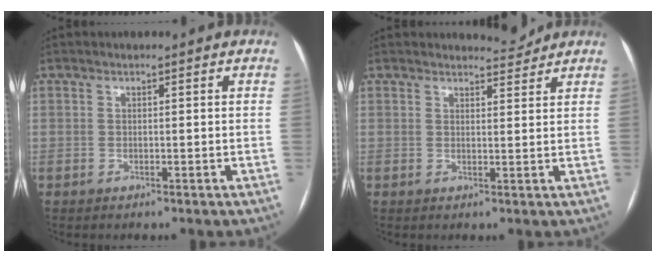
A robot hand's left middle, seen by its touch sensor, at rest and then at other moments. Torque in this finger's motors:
{"motor_torque": [0.00, 0.00, -0.04, -0.01]}